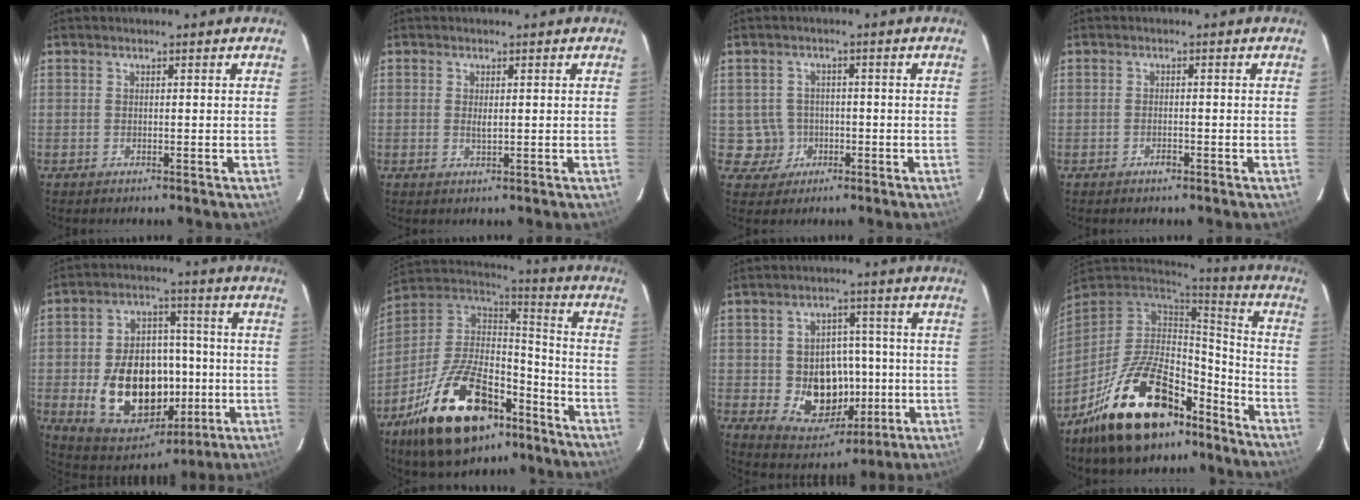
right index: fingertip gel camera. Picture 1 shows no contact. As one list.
[{"total": 1.4, "force": [0.1, 0.7, 1.3], "torque": [-0.024, -0.001, 0.002]}, {"total": 4.6, "force": [-1.0, 4.4, 0.1], "torque": [-0.011, 0.019, -0.009]}, {"total": 1.3, "force": [-0.9, 0.7, 0.7], "torque": [-0.013, 0.002, -0.014]}, {"total": 19.7, "force": [-3.5, 13.7, 13.8], "torque": [-0.281, 0.019, -0.028]}, {"total": 26.1, "force": [-15.3, 13.1, 16.6], "torque": [-0.326, 0.004, -0.245]}, {"total": 12.2, "force": [-1.9, 10.1, 6.7], "torque": [-0.132, 0.008, -0.008]}, {"total": 23.7, "force": [-15.1, 11.6, 14.1], "torque": [-0.280, 0.011, -0.226]}]